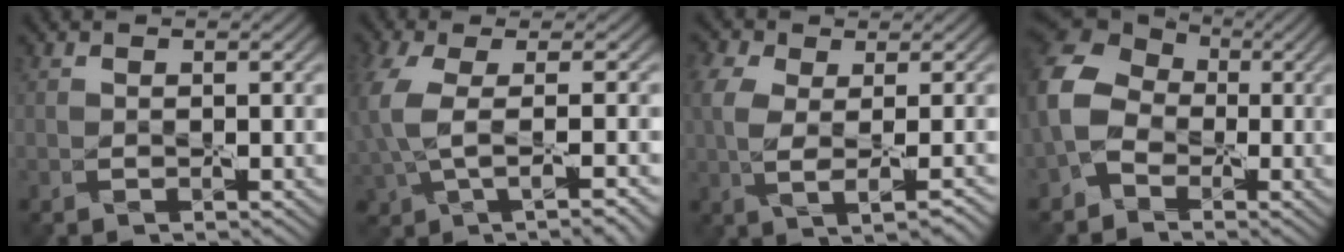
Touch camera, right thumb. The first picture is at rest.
{"total": 6.2, "force": [-0.4, 2.2, 5.8], "torque": [-0.139, -0.010, -0.001]}
{"total": 5.3, "force": [0.6, 2.5, 4.7], "torque": [-0.097, 0.004, 0.016]}
{"total": 7.3, "force": [-1.8, 6.1, 3.6], "torque": [-0.104, -0.006, -0.052]}